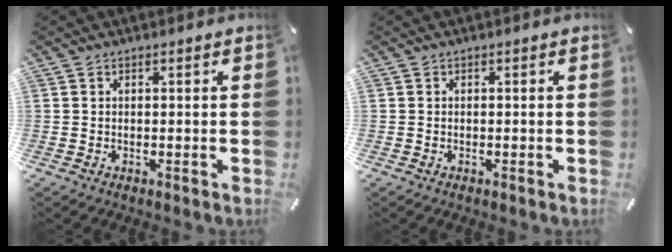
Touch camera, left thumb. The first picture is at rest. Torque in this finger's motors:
{"motor_torque": [-0.55, -0.44, -0.16, 0.35, -0.01]}